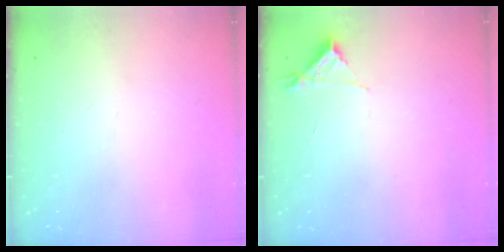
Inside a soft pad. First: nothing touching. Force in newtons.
{"total": 4.4, "press": 4.4, "slide": 0.4}